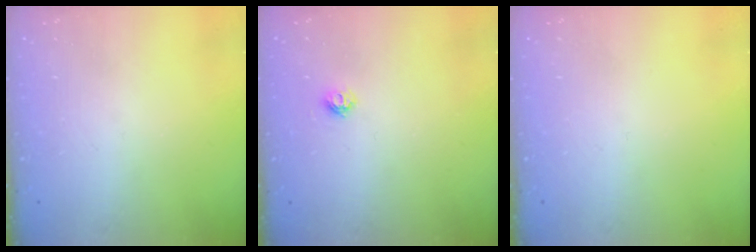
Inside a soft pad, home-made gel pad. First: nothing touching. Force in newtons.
{"total": 5.8, "press": 5.8, "slide": 0.3}
{"total": 0.0}